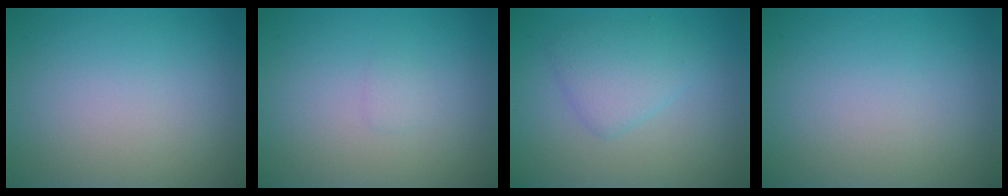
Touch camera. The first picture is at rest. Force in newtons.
{"total": 0.6, "press": 0.6, "slide": 0.0}
{"total": 2.8, "press": 2.8, "slide": 0.2}
{"total": 0.0}